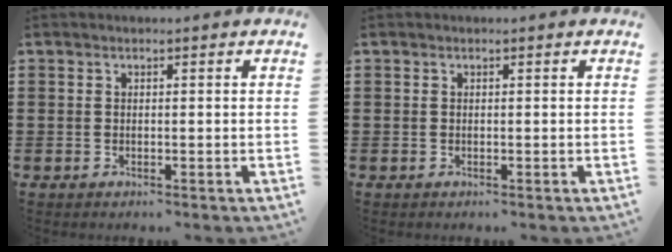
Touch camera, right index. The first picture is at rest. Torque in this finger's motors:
{"motor_torque": [0.30, 0.19, 0.00, 0.00]}